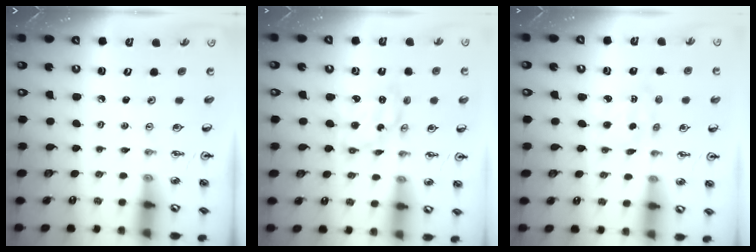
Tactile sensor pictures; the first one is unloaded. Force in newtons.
{"total": 4.5, "press": 4.5, "slide": 0.4}
{"total": 2.2, "press": 2.1, "slide": 0.5}